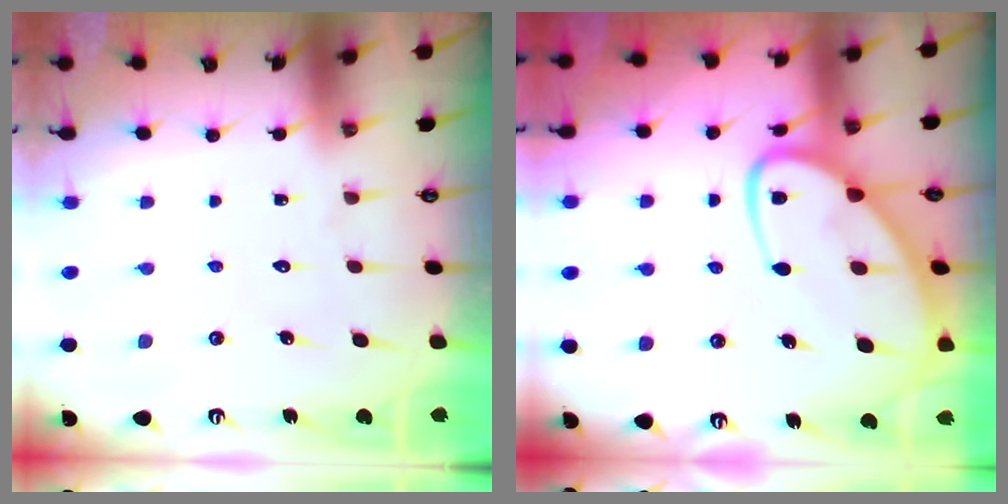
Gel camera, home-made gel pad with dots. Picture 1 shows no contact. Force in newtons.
{"total": 12.6, "press": 12.6, "slide": 1.2}